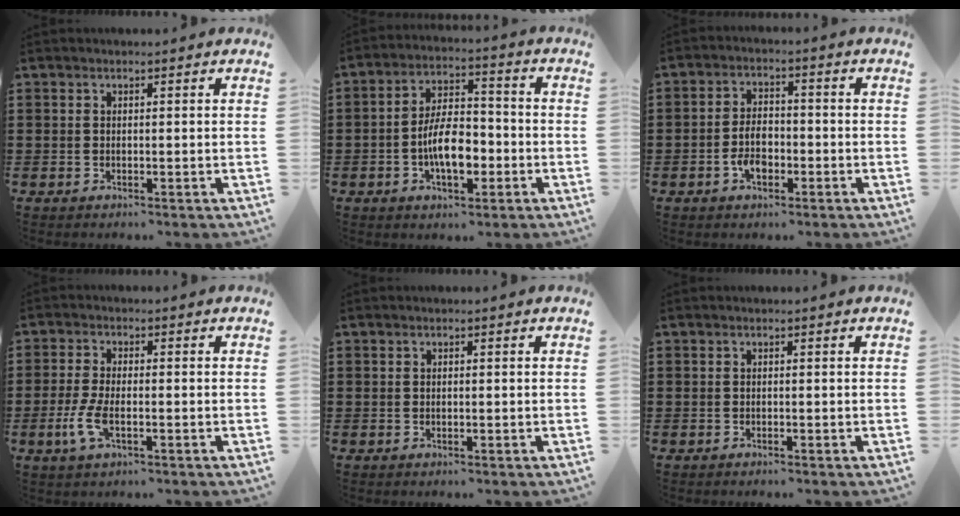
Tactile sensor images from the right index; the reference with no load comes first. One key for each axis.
{"total": 8.4, "fx": -2.4, "fy": 4.1, "fz": 6.9, "tx": -0.122, "ty": 0.003, "tz": -0.050}
{"total": 4.7, "fx": -1.8, "fy": 2.5, "fz": 3.6, "tx": -0.078, "ty": -0.002, "tz": -0.034}
{"total": 4.4, "fx": -1.5, "fy": 1.5, "fz": 3.9, "tx": -0.094, "ty": -0.009, "tz": -0.033}
{"total": 0.0}
{"total": 0.0}